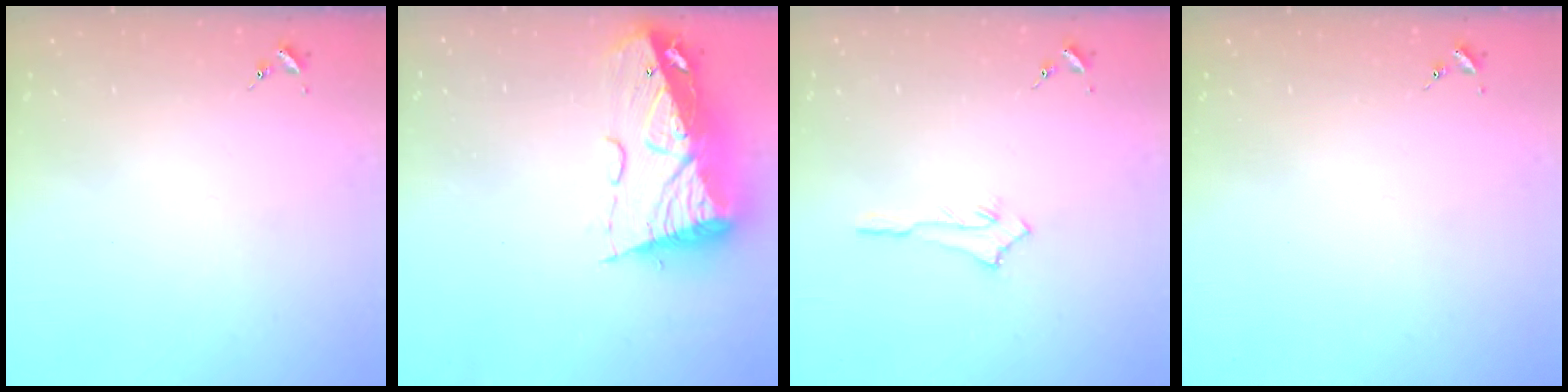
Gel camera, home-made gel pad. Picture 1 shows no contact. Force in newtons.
{"total": 14.4, "press": 14.3, "slide": 1.4}
{"total": 2.5, "press": 2.5, "slide": 0.4}
{"total": 0.0}